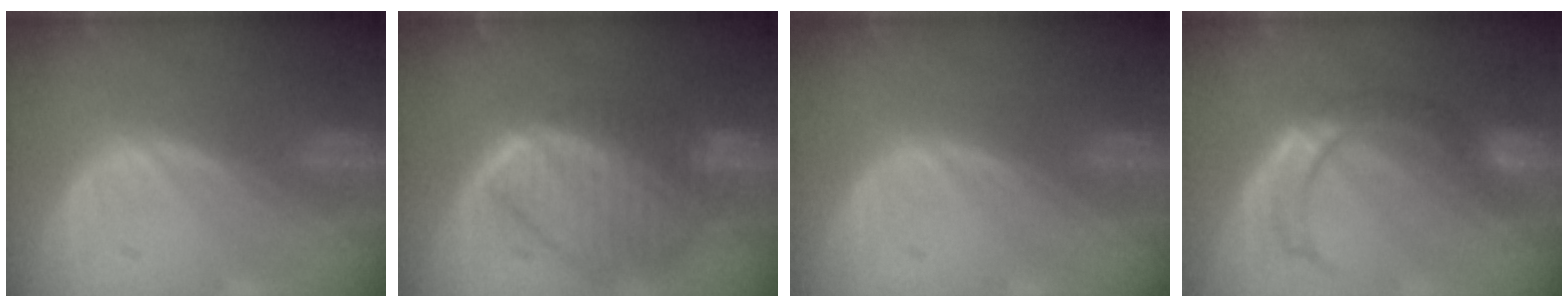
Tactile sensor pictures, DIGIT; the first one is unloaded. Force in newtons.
{"total": 10.1, "press": 8.8, "slide": 5.1}
{"total": 0.0}
{"total": 6.9, "press": 6.7, "slide": 1.9}